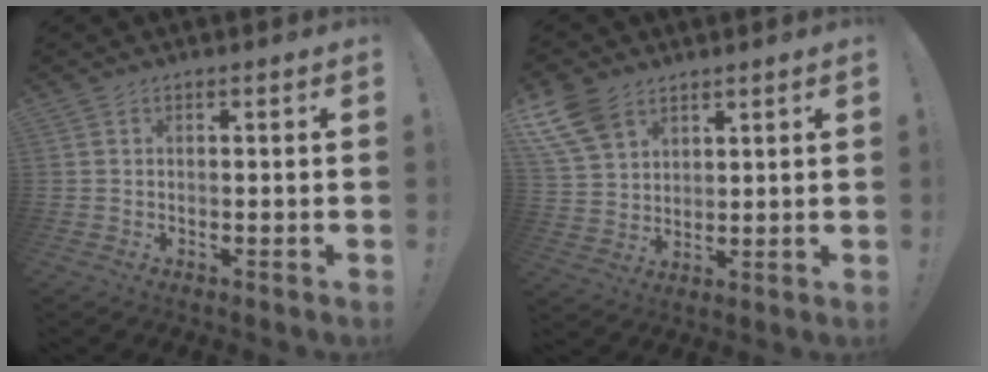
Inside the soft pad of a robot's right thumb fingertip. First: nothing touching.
{"total": 11.0, "force": [6.8, 7.0, 5.0], "torque": [-0.107, -0.027, 0.137]}